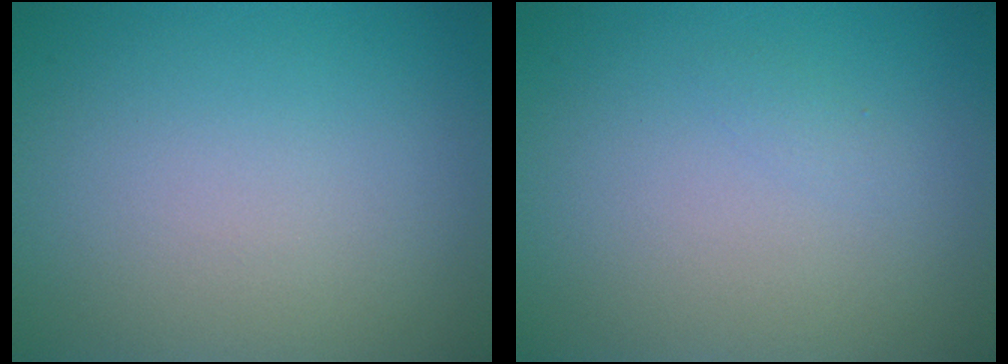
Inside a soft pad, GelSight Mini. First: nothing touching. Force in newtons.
{"total": 0.5, "press": 0.5, "slide": 0.0}